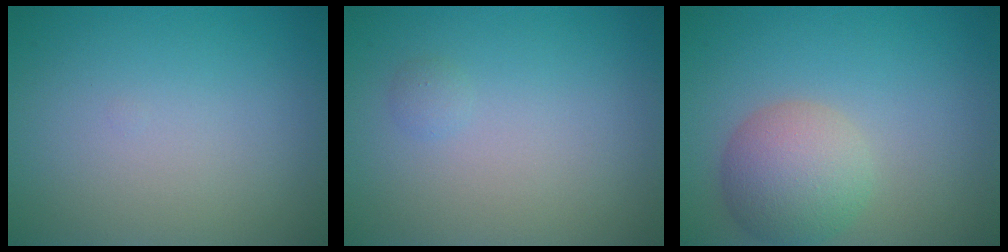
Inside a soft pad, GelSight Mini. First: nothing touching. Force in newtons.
{"total": 0.6, "press": 0.6, "slide": 0.0}
{"total": 4.8, "press": 4.8, "slide": 0.3}